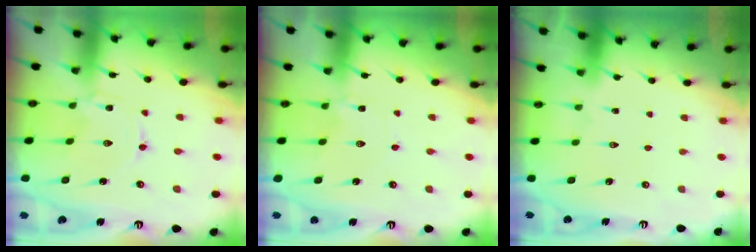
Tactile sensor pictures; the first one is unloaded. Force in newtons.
{"total": 1.4, "press": 1.4, "slide": 0.2}
{"total": 1.6, "press": 1.6, "slide": 0.1}